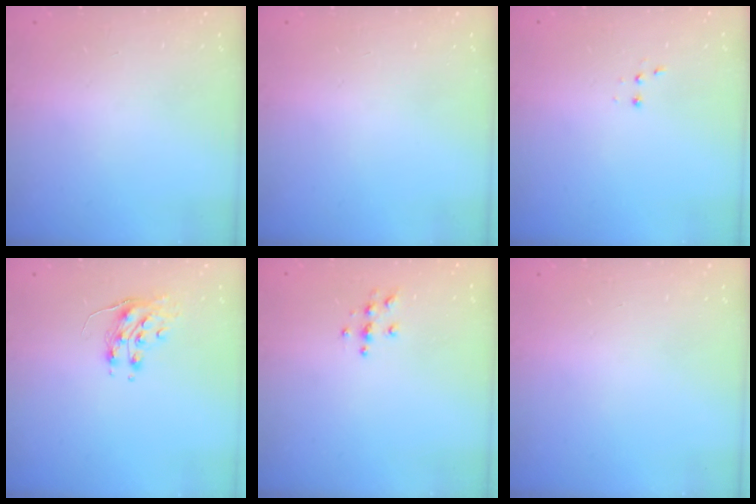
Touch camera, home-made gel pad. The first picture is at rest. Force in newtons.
{"total": 0.0}
{"total": 2.8, "press": 2.7, "slide": 0.7}
{"total": 8.9, "press": 8.9, "slide": 0.3}
{"total": 3.8, "press": 3.8, "slide": 0.5}
{"total": 0.0}